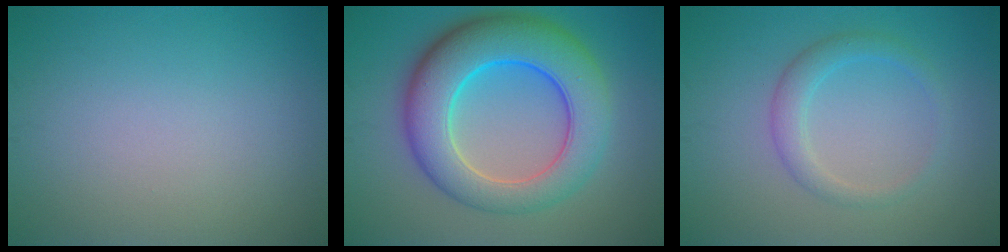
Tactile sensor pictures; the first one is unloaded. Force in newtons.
{"total": 10.5, "press": 10.5, "slide": 0.3}
{"total": 2.5, "press": 2.5, "slide": 0.1}